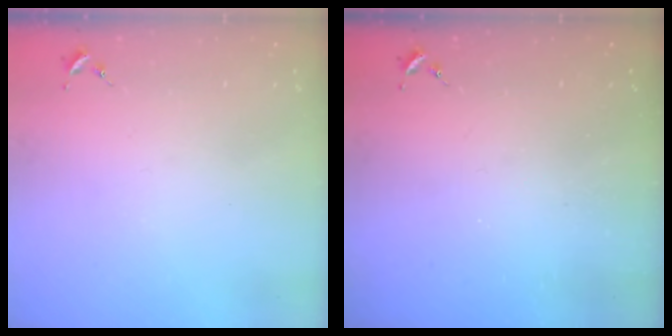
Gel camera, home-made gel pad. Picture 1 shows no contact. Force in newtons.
{"total": 0.0}